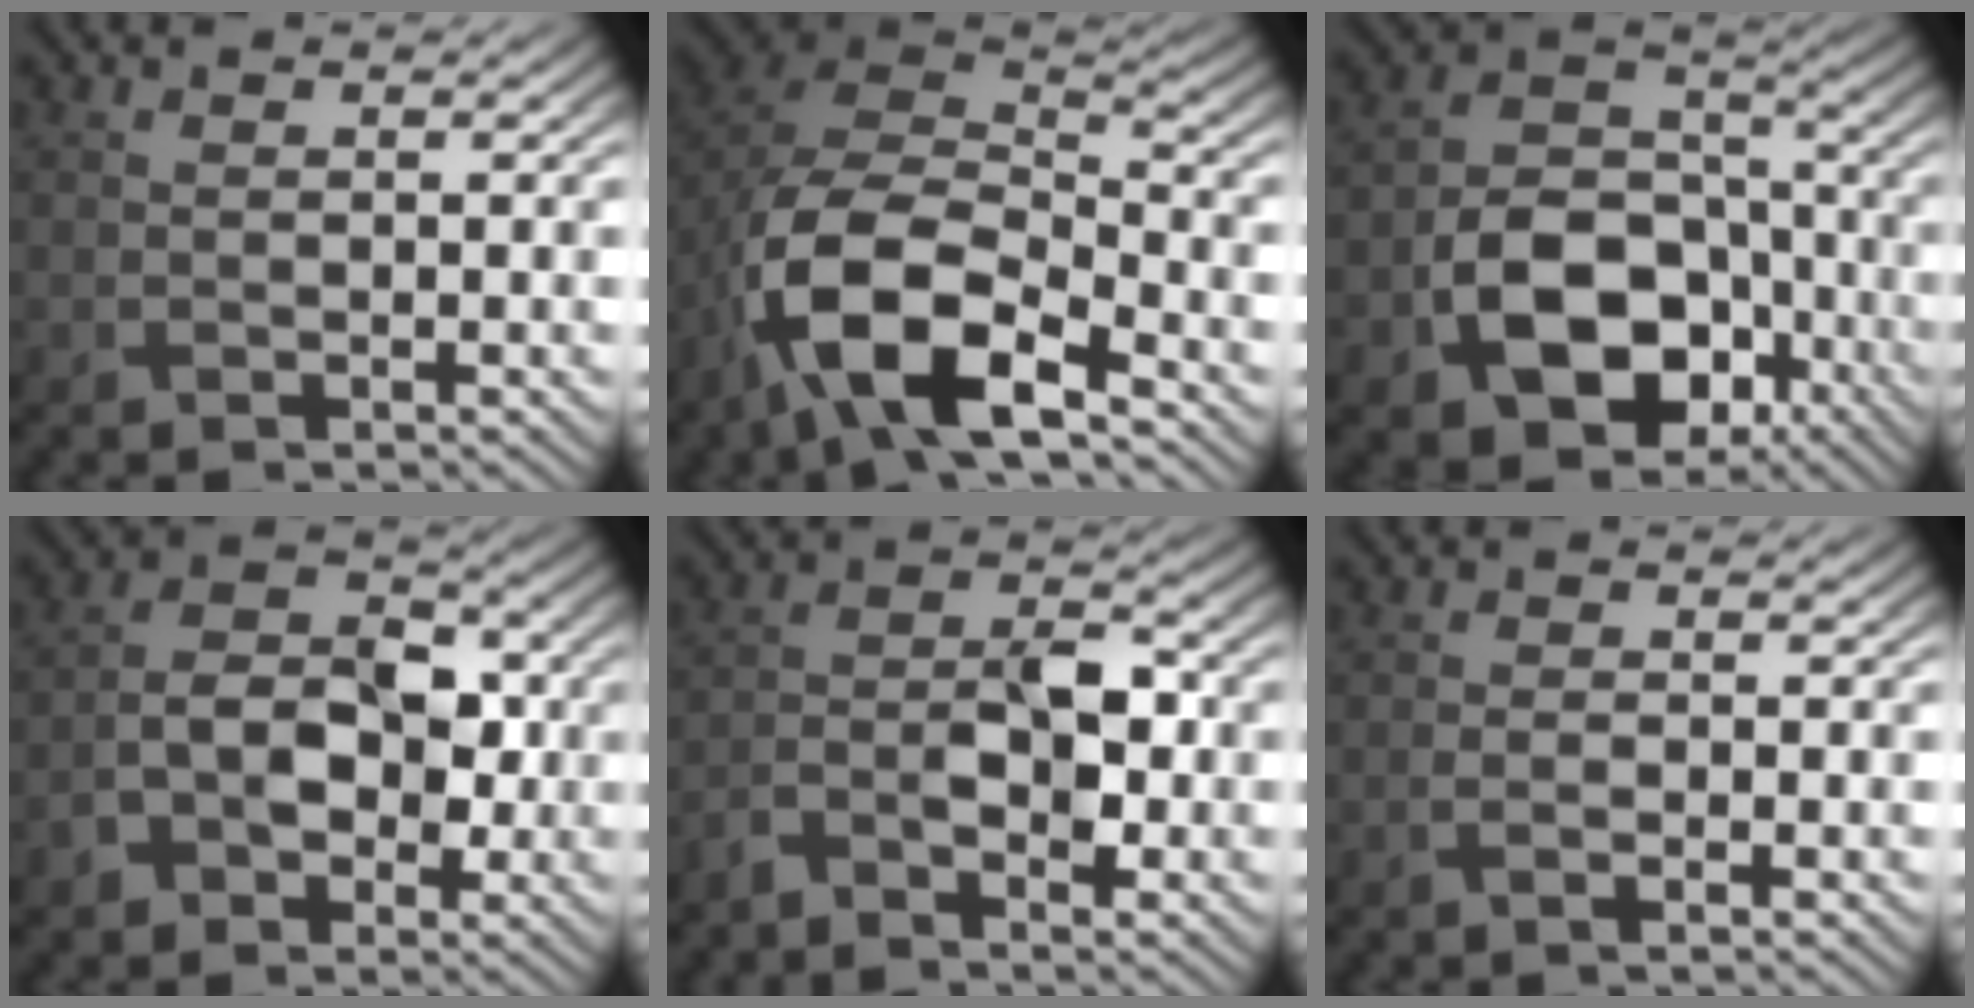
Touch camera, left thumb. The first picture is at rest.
{"total": 13.5, "force": [-6.8, 6.4, 9.7], "torque": [-0.209, -0.026, -0.134]}
{"total": 12.0, "force": [-5.1, 8.3, 7.1], "torque": [-0.140, -0.014, -0.098]}
{"total": 6.8, "force": [-2.2, 4.6, 4.5], "torque": [-0.075, 0.003, -0.043]}
{"total": 5.8, "force": [-3.2, 2.6, 4.0], "torque": [-0.076, 0.004, -0.071]}
{"total": 1.1, "force": [-0.7, 0.2, 0.9], "torque": [-0.019, 0.002, -0.013]}